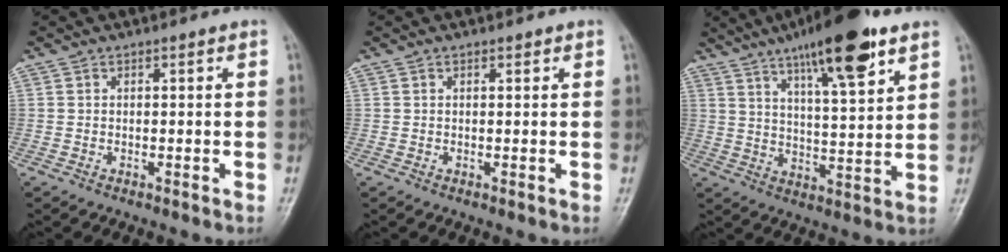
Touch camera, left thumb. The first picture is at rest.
{"total": 0.6, "force": [0.4, 0.3, 0.3], "torque": [-0.004, -0.002, 0.003]}
{"total": 17.0, "force": [10.2, 4.0, 13.0], "torque": [-0.186, -0.040, 0.164]}